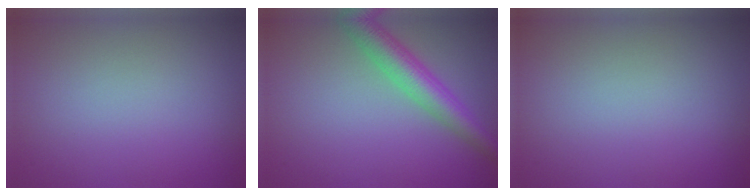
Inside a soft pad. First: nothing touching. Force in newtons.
{"total": 4.6, "press": 4.6, "slide": 0.1}
{"total": 0.0}